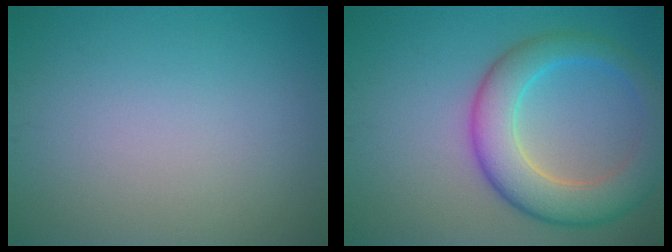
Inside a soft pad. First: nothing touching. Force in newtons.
{"total": 7.0, "press": 7.0, "slide": 0.2}